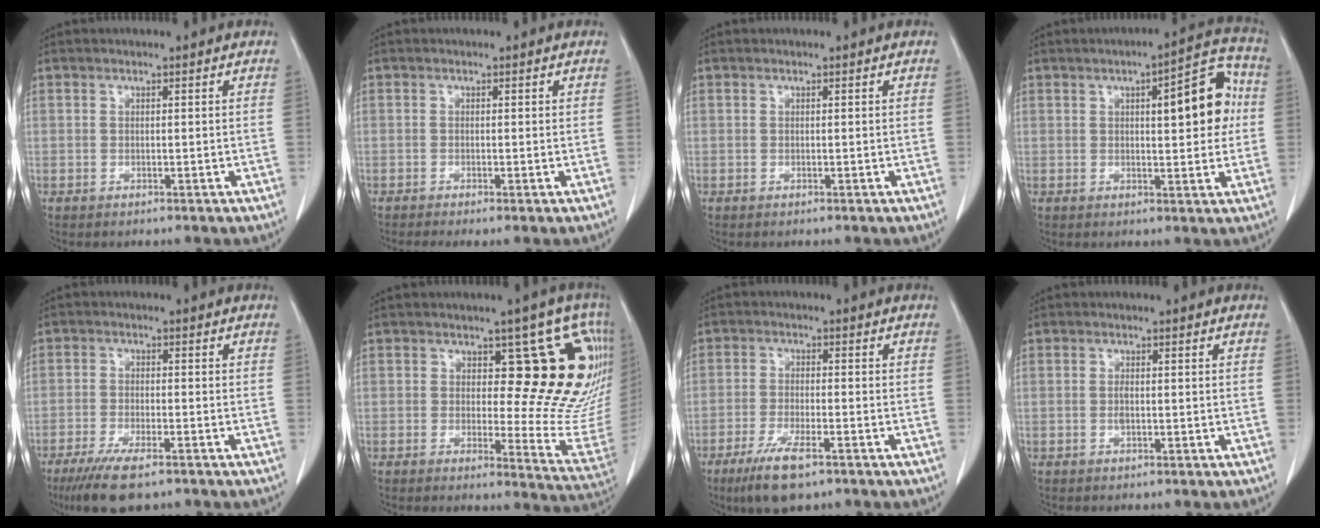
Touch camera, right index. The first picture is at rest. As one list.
[{"total": 0.7, "force": [-0.3, 0.0, 0.7], "torque": [-0.013, -0.002, -0.007]}, {"total": 0.0}, {"total": 10.5, "force": [1.8, 2.9, 9.9], "torque": [-0.123, 0.025, 0.022]}, {"total": 8.1, "force": [-5.8, 1.5, 5.5], "torque": [-0.095, -0.019, -0.094]}, {"total": 18.0, "force": [6.8, 6.9, 15.2], "torque": [-0.153, -0.009, 0.079]}, {"total": 7.6, "force": [-4.9, 1.4, 5.7], "torque": [-0.111, -0.017, -0.083]}, {"total": 1.0, "force": [-0.2, 0.3, 0.9], "torque": [-0.022, 0.000, -0.003]}]